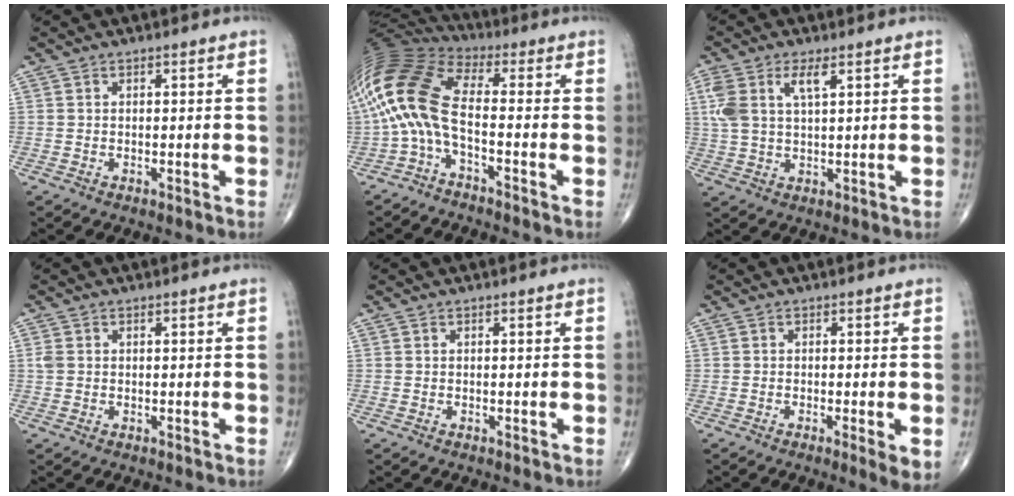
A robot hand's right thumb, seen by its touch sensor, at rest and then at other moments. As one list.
[{"total": 14.0, "force": [-3.1, 5.5, 12.5], "torque": [-0.275, 0.064, -0.071]}, {"total": 7.6, "force": [2.9, 3.1, 6.3], "torque": [-0.153, 0.007, 0.063]}, {"total": 1.3, "force": [0.2, 0.9, 0.8], "torque": [-0.026, 0.004, 0.004]}, {"total": 0.0}, {"total": 3.9, "force": [-1.1, 0.6, 3.7], "torque": [-0.056, -0.011, -0.018]}]